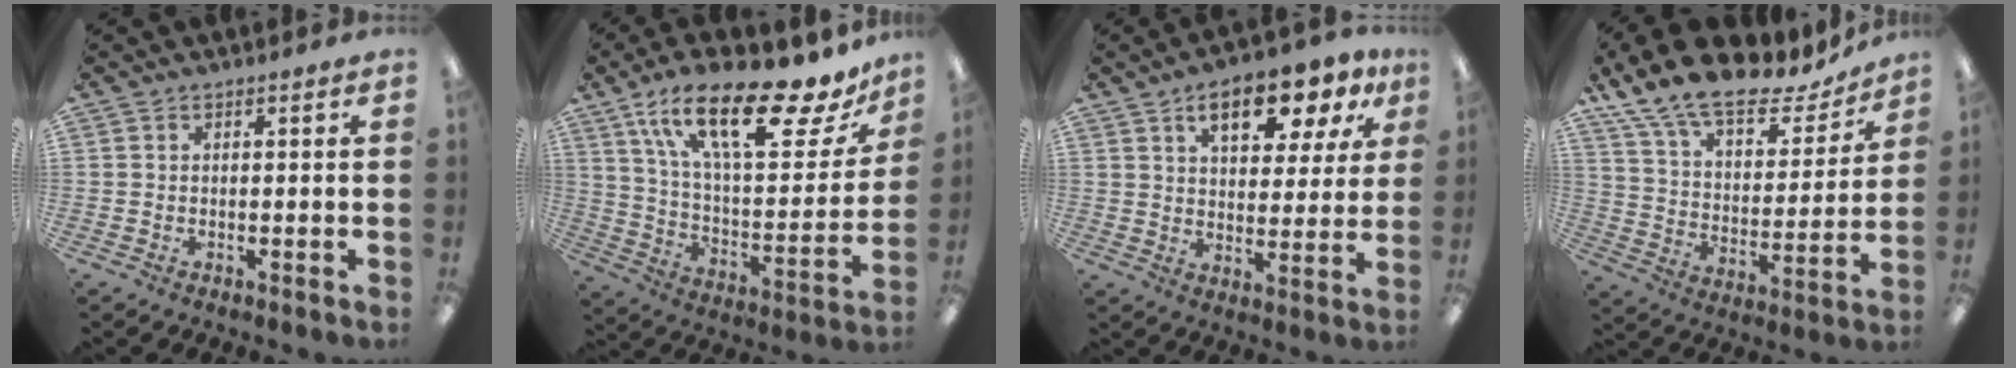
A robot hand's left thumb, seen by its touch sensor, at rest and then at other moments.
{"total": 24.8, "force": [16.1, 8.0, 17.0], "torque": [-0.276, -0.089, 0.267]}
{"total": 12.0, "force": [7.1, 5.4, 8.0], "torque": [-0.109, -0.023, 0.118]}
{"total": 17.4, "force": [13.9, 6.5, 8.3], "torque": [-0.150, -0.099, 0.244]}